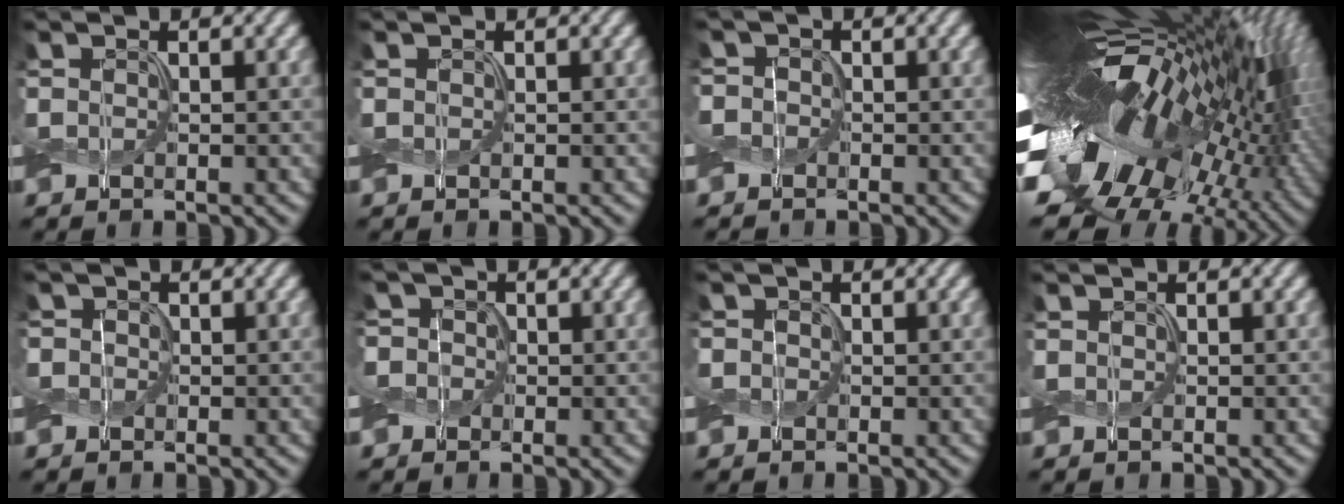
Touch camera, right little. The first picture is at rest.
{"total": 0.0}
{"total": 1.8, "force": [-0.2, 1.7, 0.4], "torque": [0.008, 0.014, -0.019]}
{"total": 19.7, "force": [-0.6, 9.5, 17.2], "torque": [-0.248, -0.017, -0.029]}
{"total": 1.0, "force": [-0.4, 0.9, 0.2], "torque": [0.003, 0.003, -0.014]}
{"total": 4.4, "force": [0.8, 3.7, 2.1], "torque": [-0.028, 0.030, -0.022]}
{"total": 0.7, "force": [-0.4, 0.6, 0.1], "torque": [0.002, -0.001, -0.010]}
{"total": 0.0}